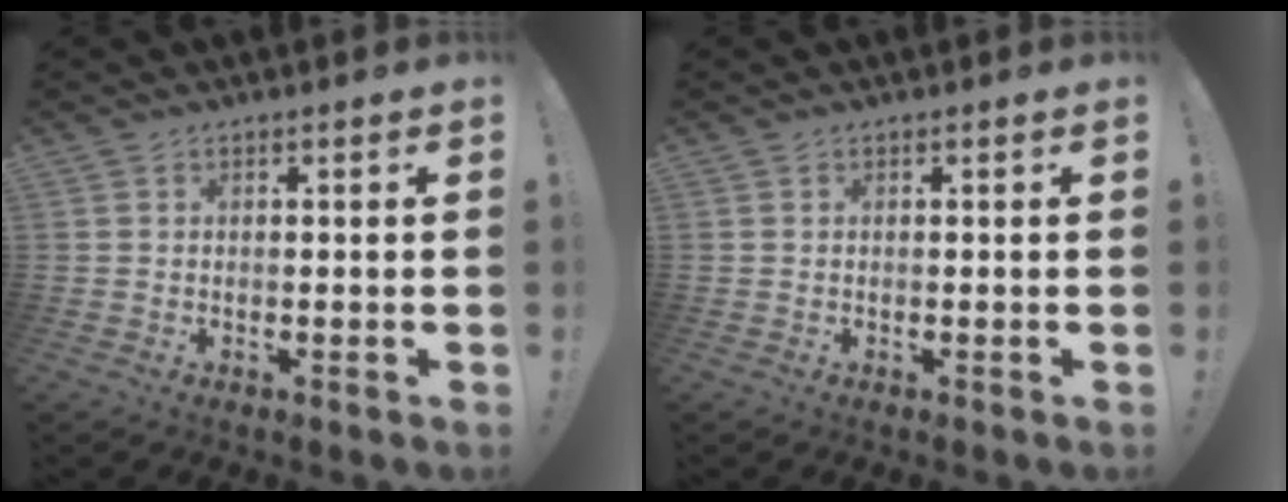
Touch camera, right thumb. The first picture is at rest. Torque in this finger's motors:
{"motor_torque": [0.00, 0.00, -0.02, 0.02, 0.00]}